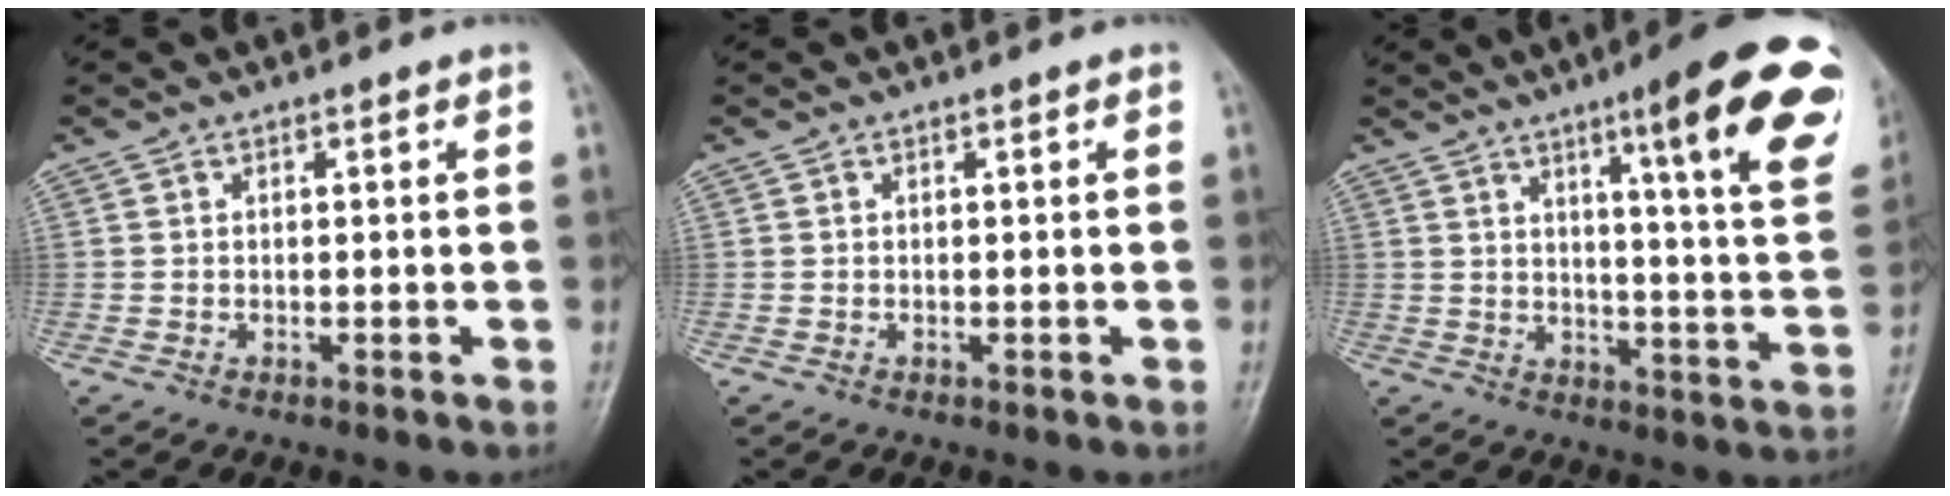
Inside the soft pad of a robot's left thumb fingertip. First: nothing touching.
{"total": 0.0}
{"total": 19.7, "force": [10.2, 2.9, 16.6], "torque": [-0.188, -0.041, 0.131]}